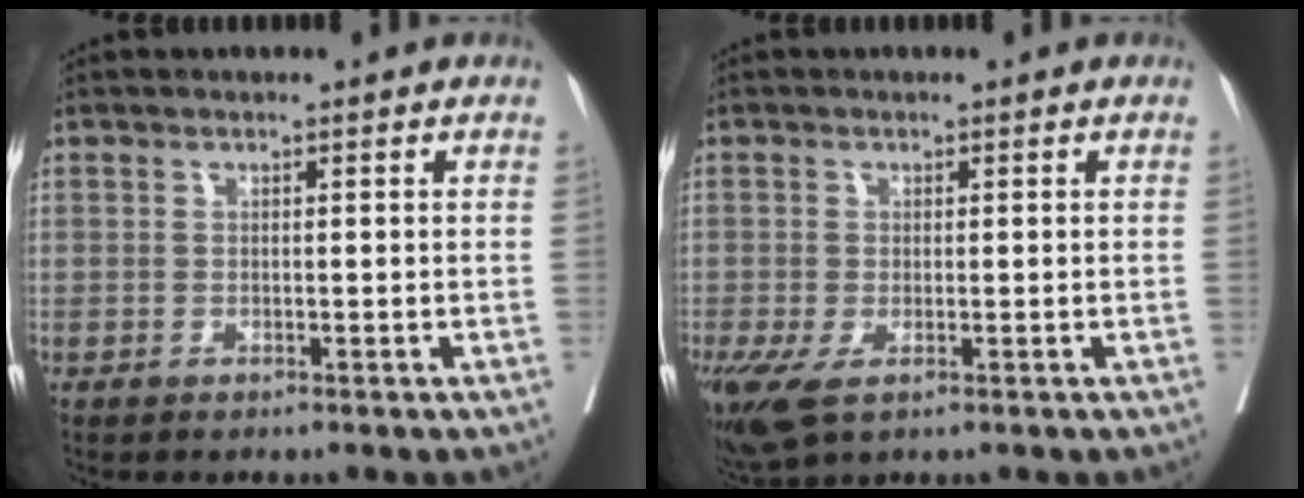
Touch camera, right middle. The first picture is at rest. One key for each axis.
{"total": 7.3, "fx": -3.4, "fy": 3.4, "fz": 5.4, "tx": -0.119, "ty": -0.026, "tz": -0.054}